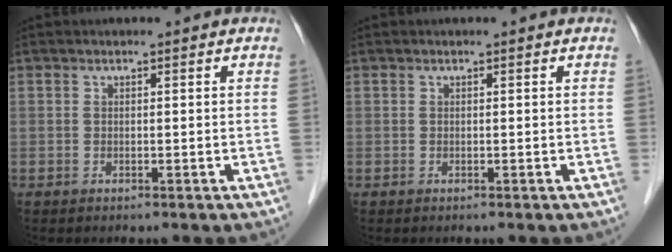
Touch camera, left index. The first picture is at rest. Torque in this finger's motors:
{"motor_torque": [0.00, 0.00, 0.00, 0.00]}